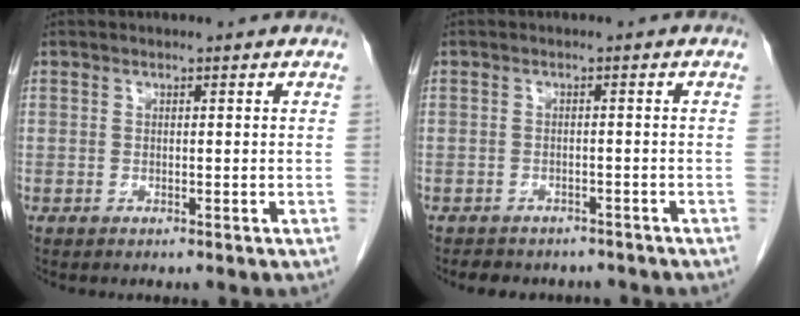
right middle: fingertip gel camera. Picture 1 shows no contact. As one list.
[{"total": 6.3, "force": [-5.5, 2.7, 1.4], "torque": [-0.023, 0.005, -0.065]}]